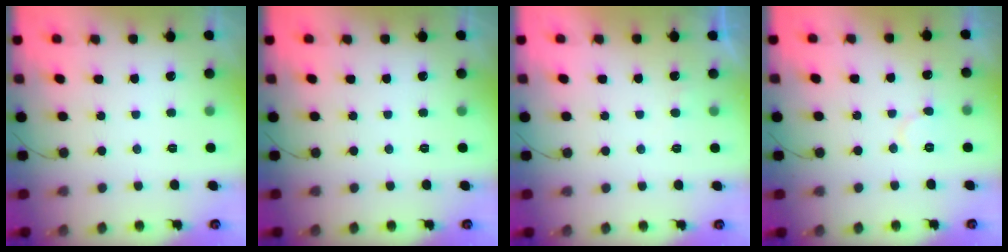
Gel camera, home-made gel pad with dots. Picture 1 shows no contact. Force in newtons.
{"total": 0.0}
{"total": 3.9, "press": 3.9, "slide": 0.4}
{"total": 6.0, "press": 6.0, "slide": 0.7}